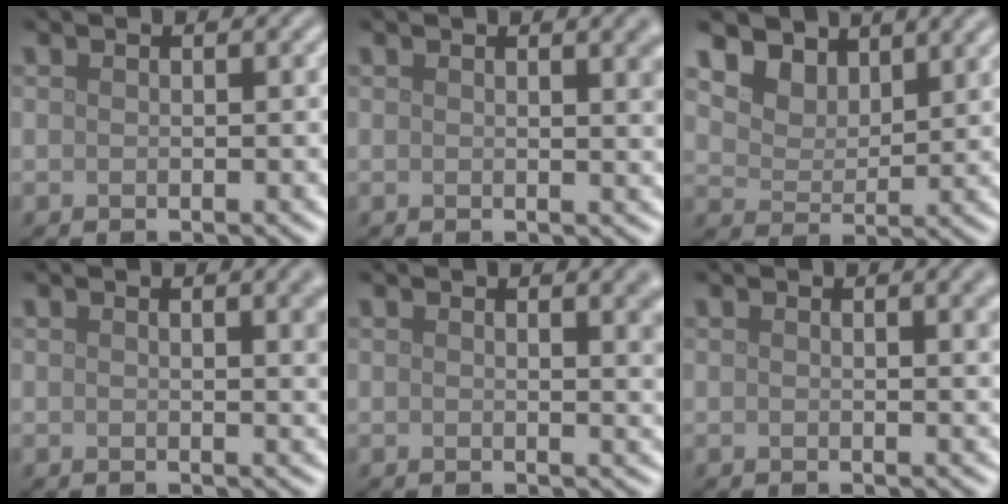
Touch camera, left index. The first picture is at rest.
{"total": 2.9, "force": [1.2, 1.0, 2.4], "torque": [-0.014, 0.007, 0.013]}
{"total": 5.8, "force": [4.4, 3.1, 2.1], "torque": [-0.064, -0.013, 0.079]}
{"total": 3.0, "force": [1.1, 1.0, 2.5], "torque": [-0.018, 0.007, 0.012]}
{"total": 3.1, "force": [1.4, 1.2, 2.6], "torque": [-0.017, 0.004, 0.016]}
{"total": 2.1, "force": [0.9, 0.7, 1.8], "torque": [-0.009, 0.006, 0.010]}